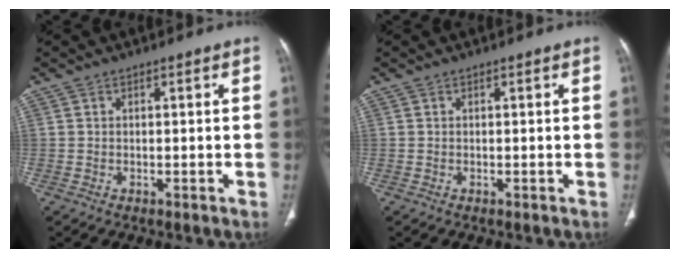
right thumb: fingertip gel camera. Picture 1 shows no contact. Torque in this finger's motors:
{"motor_torque": [-0.23, -0.23, 0.00, 0.00, 0.00]}